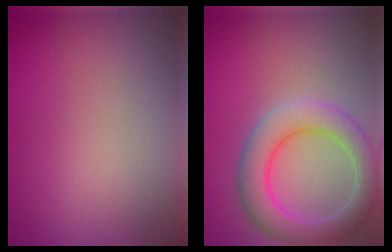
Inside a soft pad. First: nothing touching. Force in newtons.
{"total": 5.6, "press": 5.6, "slide": 0.7}